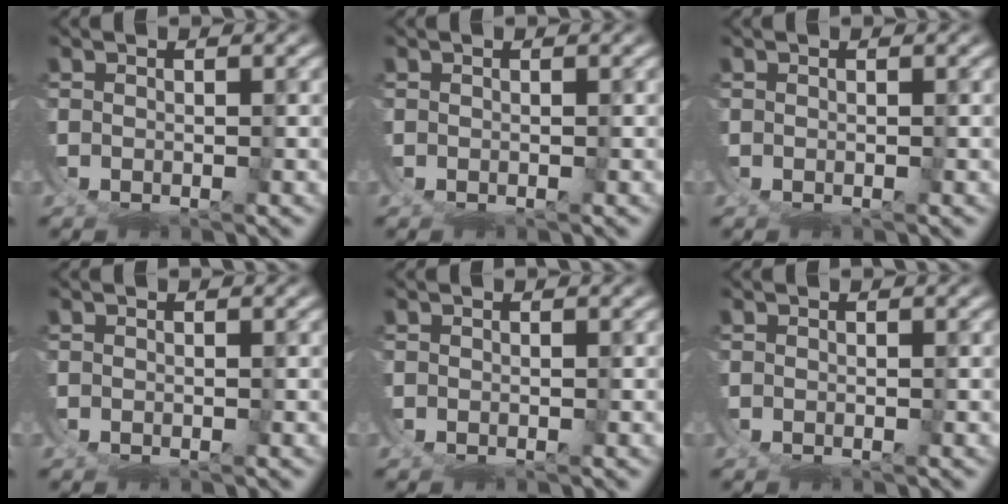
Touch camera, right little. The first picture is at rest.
{"total": 0.0}
{"total": 0.0}
{"total": 0.0}
{"total": 0.0}
{"total": 0.0}